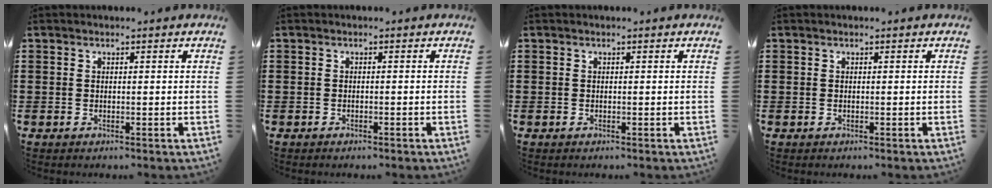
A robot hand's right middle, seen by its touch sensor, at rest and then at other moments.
{"total": 0.6, "force": [-0.5, 0.2, 0.2], "torque": [-0.006, -0.002, -0.011]}
{"total": 0.0}
{"total": 0.0}